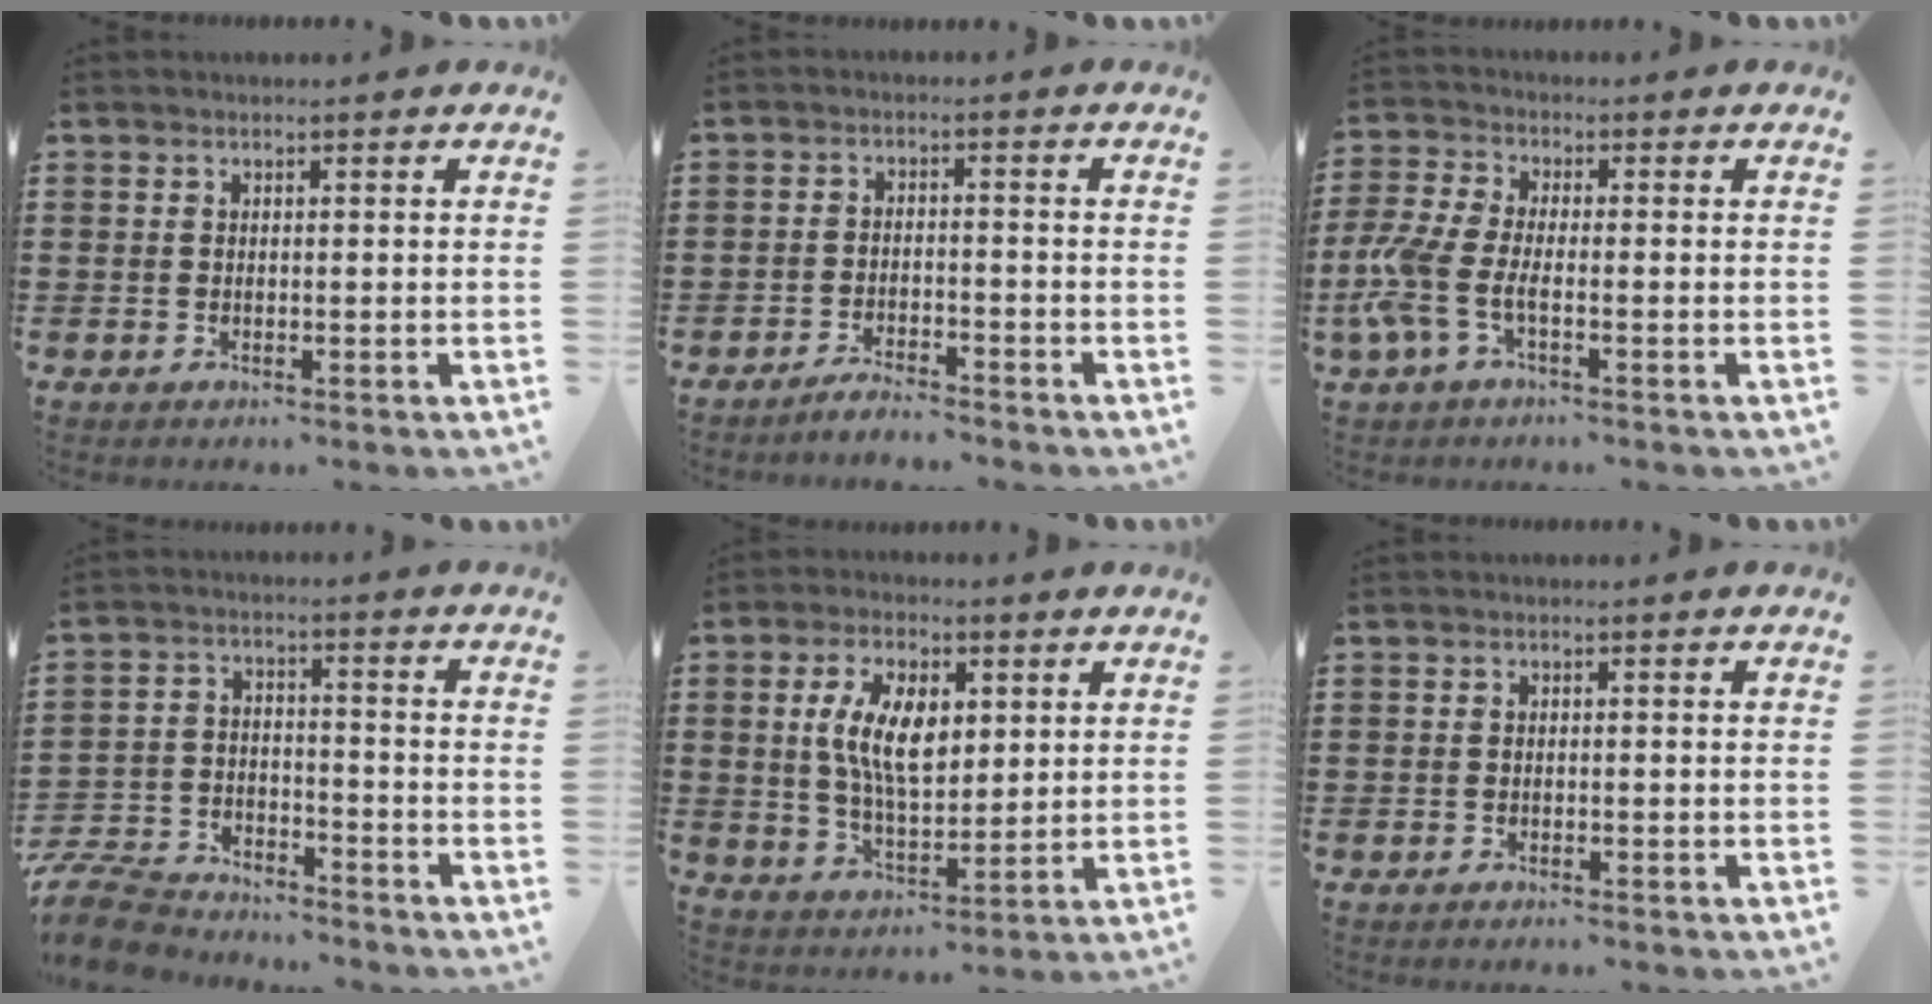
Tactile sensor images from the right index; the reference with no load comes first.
{"total": 2.8, "force": [-2.8, 0.0, 0.3], "torque": [-0.009, 0.004, -0.057]}
{"total": 5.9, "force": [-2.4, 2.2, 4.9], "torque": [-0.135, -0.014, -0.053]}
{"total": 8.3, "force": [-8.0, 1.8, 1.4], "torque": [-0.044, 0.015, -0.160]}
{"total": 9.0, "force": [2.0, 4.6, 7.5], "torque": [-0.158, 0.013, 0.035]}
{"total": 0.6, "force": [-0.6, -0.1, 0.1], "torque": [-0.003, -0.003, -0.011]}